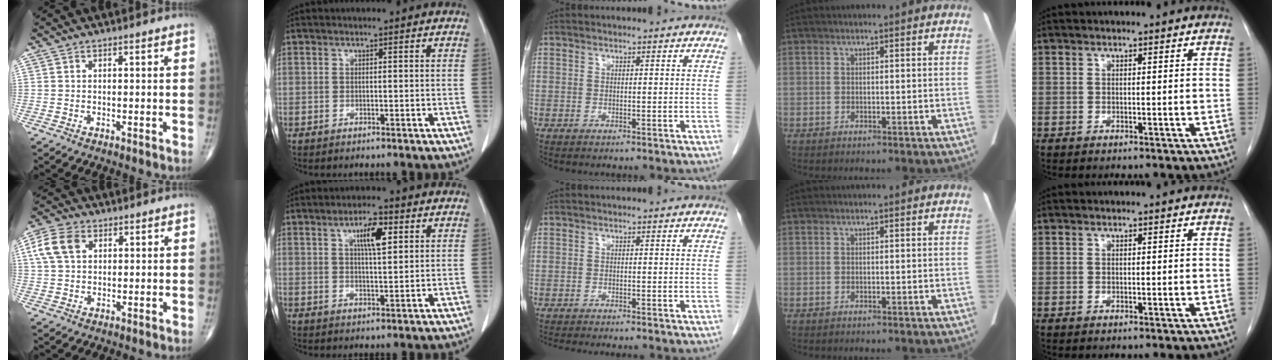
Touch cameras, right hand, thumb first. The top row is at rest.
{"thumb": {"total": 7.6, "force": [2.5, 5.2, 4.9], "torque": [-0.098, 0.009, 0.046]}, "index": {"total": 5.8, "force": [2.3, 1.4, 5.1], "torque": [-0.088, 0.003, 0.040]}, "middle": {"total": 6.3, "force": [-5.6, 0.6, 2.7], "torque": [-0.025, -0.009, -0.082]}}